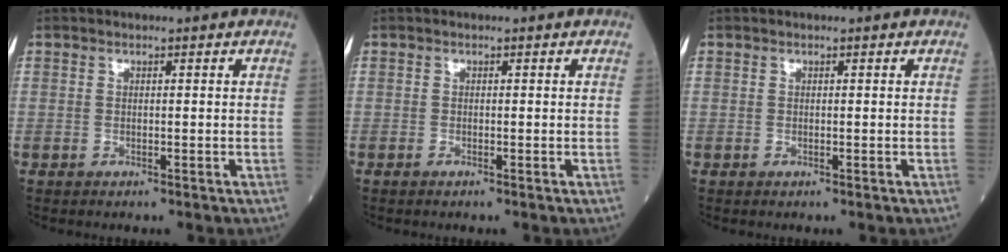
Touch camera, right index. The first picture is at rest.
{"total": 0.0}
{"total": 0.0}